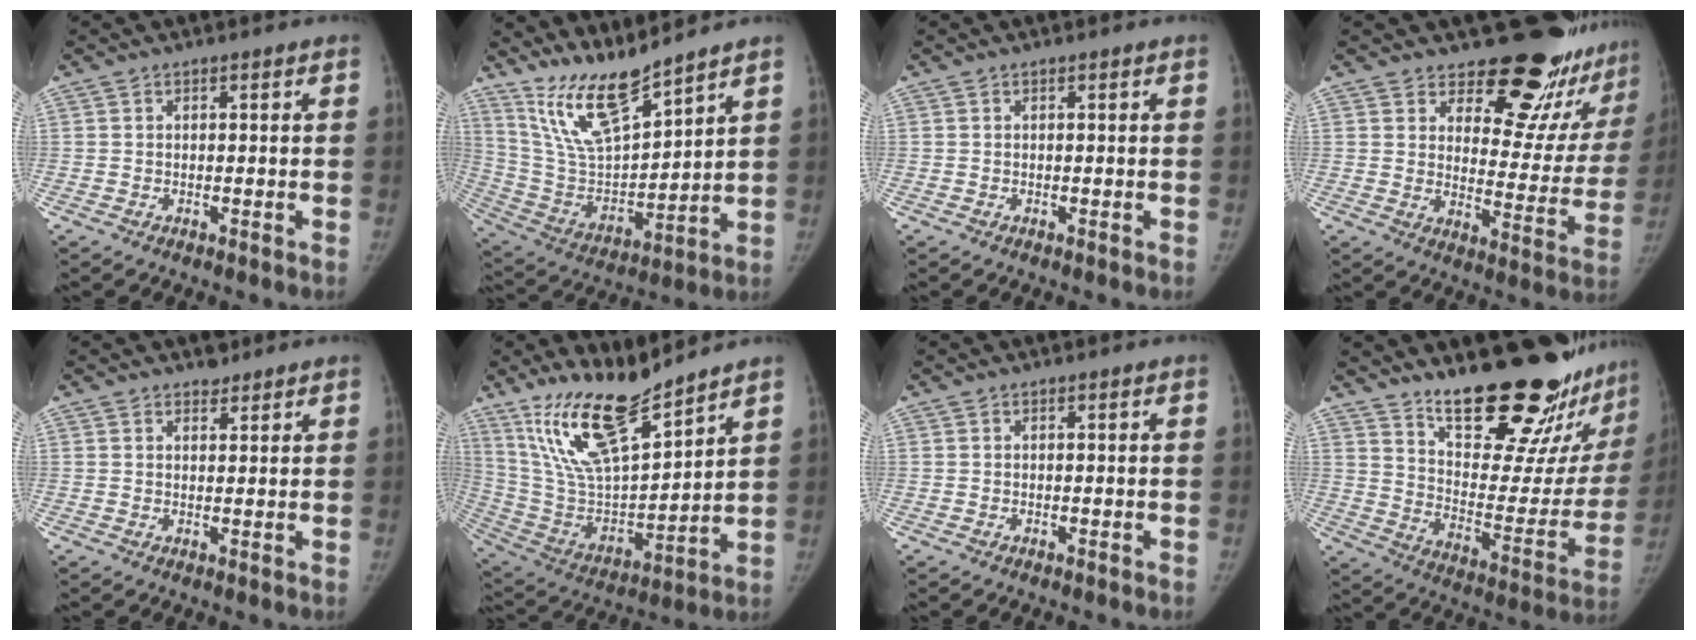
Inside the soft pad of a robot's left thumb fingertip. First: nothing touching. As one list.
[{"total": 13.8, "force": [11.5, 2.4, 7.2], "torque": [-0.120, -0.076, 0.237]}, {"total": 0.0}, {"total": 20.6, "force": [17.4, 7.6, 7.8], "torque": [-0.051, -0.145, 0.216]}, {"total": 2.0, "force": [1.7, 1.0, 0.3], "torque": [0.006, -0.012, 0.023]}, {"total": 18.2, "force": [14.1, 4.4, 10.6], "torque": [-0.168, -0.083, 0.281]}, {"total": 0.0}, {"total": 26.7, "force": [21.2, 7.3, 14.4], "torque": [-0.172, -0.152, 0.304]}]